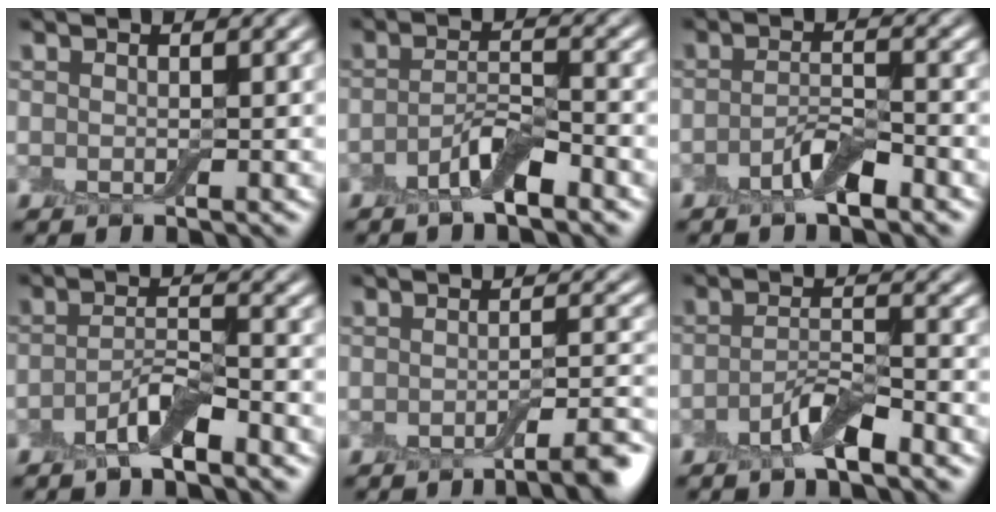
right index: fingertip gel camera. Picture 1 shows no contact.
{"total": 3.2, "force": [-2.0, 0.9, 2.3], "torque": [-0.045, 0.007, -0.041]}
{"total": 2.8, "force": [-1.7, 0.9, 2.1], "torque": [-0.040, 0.006, -0.034]}
{"total": 3.2, "force": [-2.1, 0.8, 2.2], "torque": [-0.043, 0.007, -0.044]}
{"total": 4.2, "force": [-2.6, 0.8, 3.2], "torque": [-0.037, 0.004, -0.043]}
{"total": 3.1, "force": [-2.0, 0.8, 2.3], "torque": [-0.043, 0.007, -0.041]}